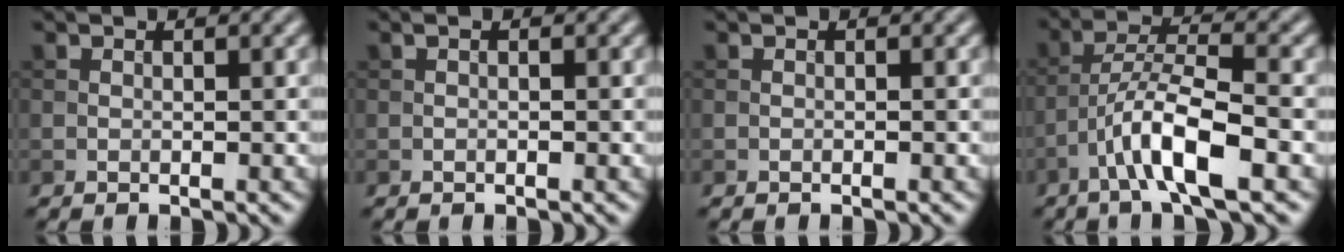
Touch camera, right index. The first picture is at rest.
{"total": 0.5, "force": [-0.1, 0.1, 0.5], "torque": [-0.012, -0.002, -0.004]}
{"total": 0.0}
{"total": 6.4, "force": [-3.2, 1.3, 5.5], "torque": [-0.099, 0.014, -0.060]}